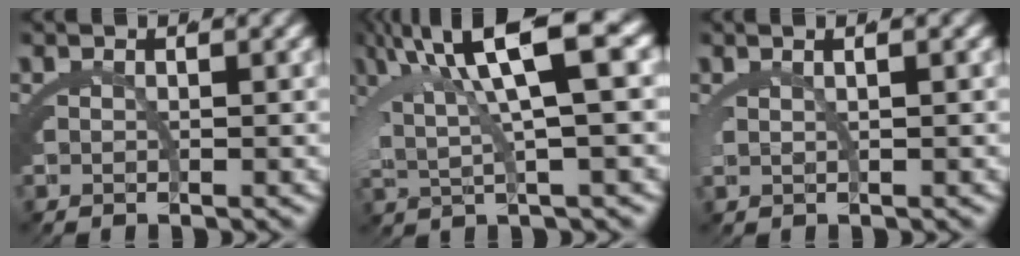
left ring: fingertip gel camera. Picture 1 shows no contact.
{"total": 8.1, "force": [3.2, 2.3, 7.1], "torque": [-0.121, 0.015, 0.053]}
{"total": 2.0, "force": [1.1, 0.1, 1.7], "torque": [-0.021, 0.007, 0.020]}